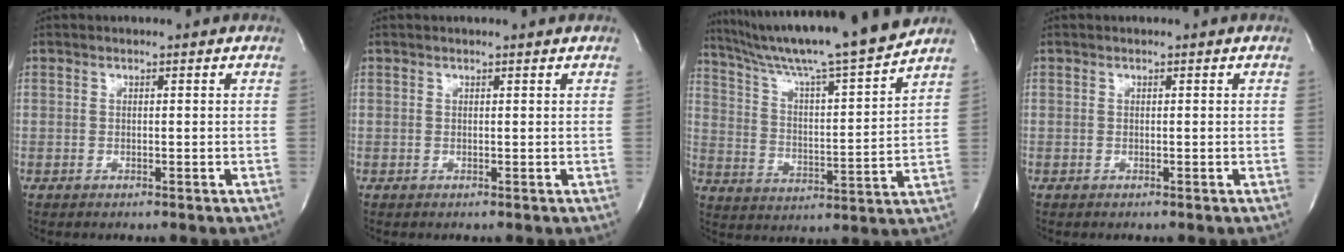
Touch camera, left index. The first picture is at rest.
{"total": 1.3, "force": [1.2, -0.2, 0.3], "torque": [-0.011, 0.002, 0.015]}
{"total": 19.1, "force": [17.0, -1.5, 8.5], "torque": [-0.152, -0.023, 0.266]}
{"total": 0.0}